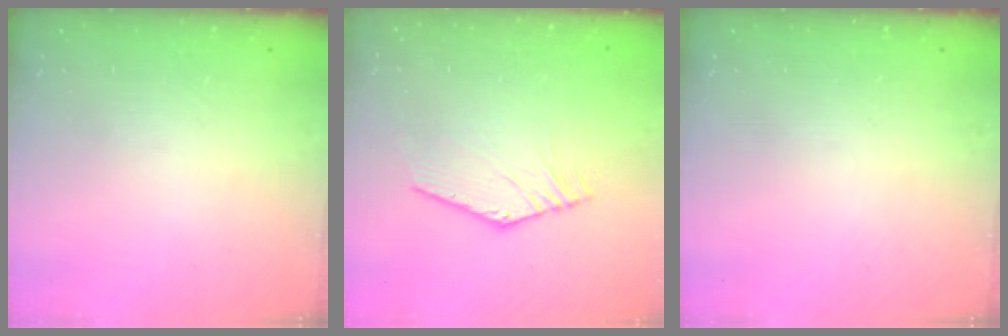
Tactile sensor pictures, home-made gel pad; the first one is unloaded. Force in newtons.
{"total": 2.5, "press": 2.5, "slide": 0.1}
{"total": 0.0}